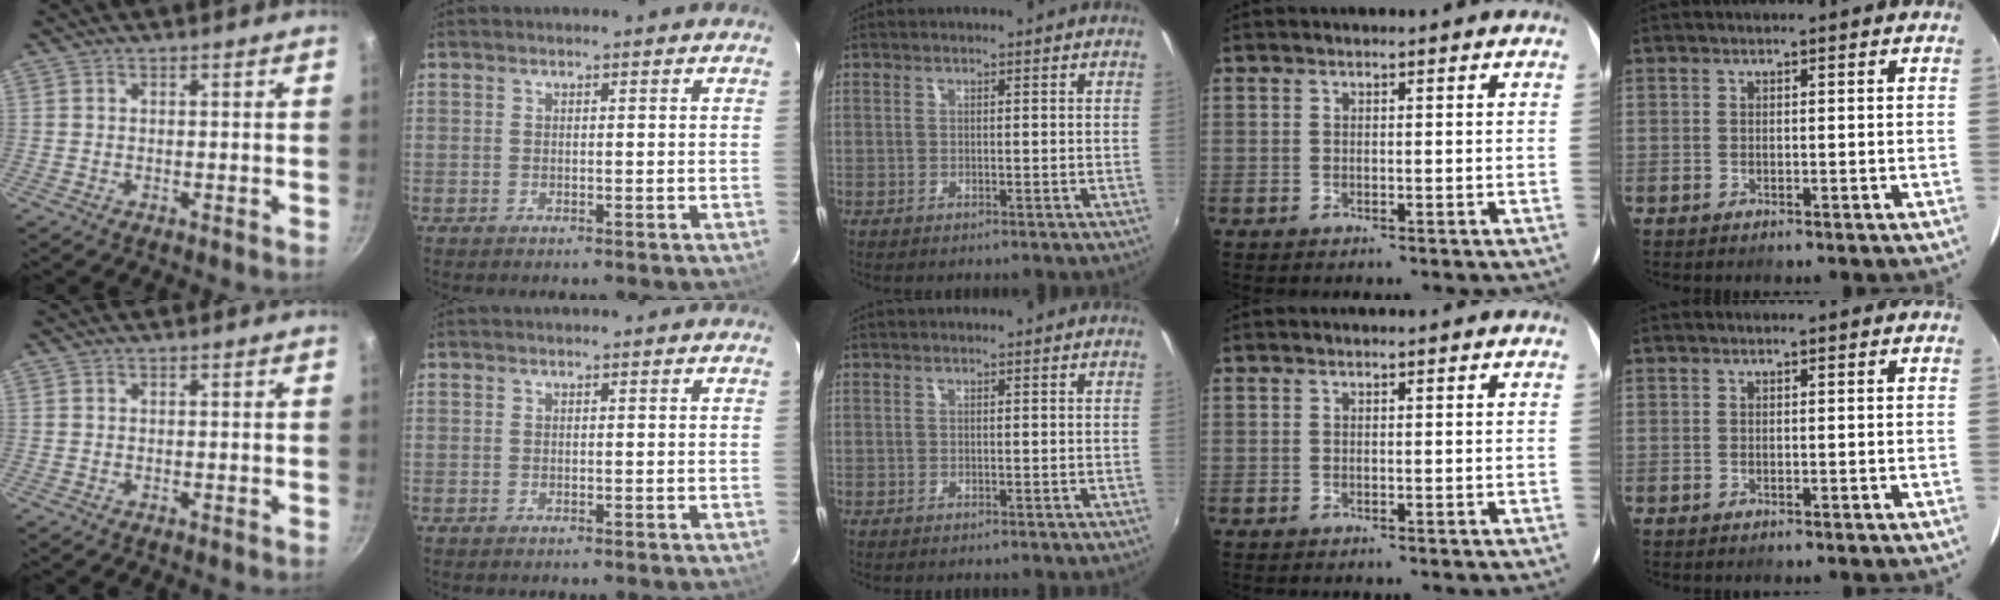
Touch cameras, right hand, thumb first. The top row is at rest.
{}